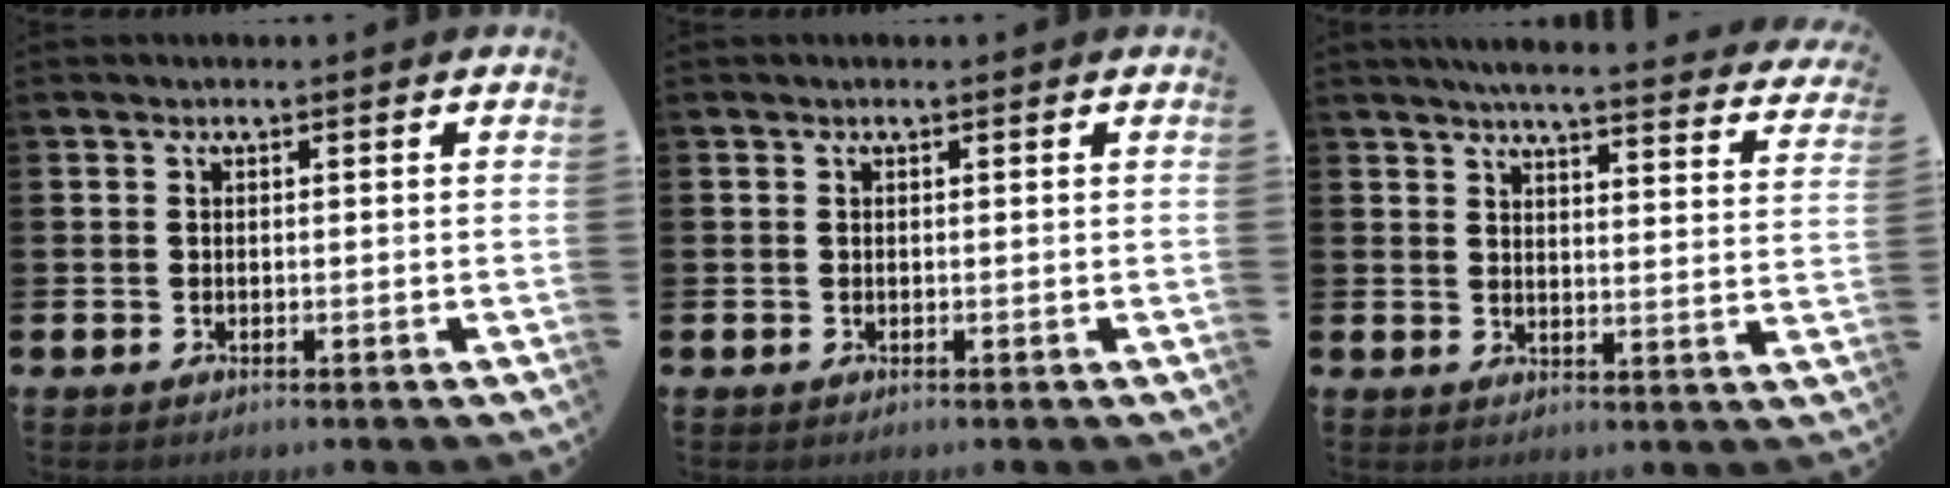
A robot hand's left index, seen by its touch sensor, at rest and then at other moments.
{"total": 0.0}
{"total": 5.0, "force": [4.8, 0.0, 1.4], "torque": [-0.038, -0.037, 0.080]}